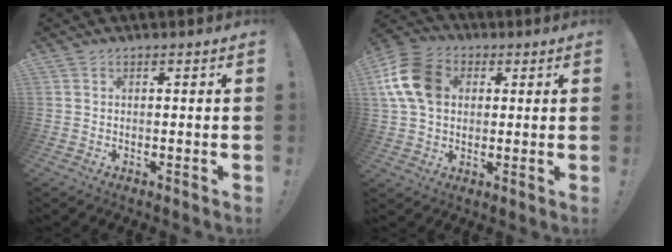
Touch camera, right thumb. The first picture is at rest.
{"total": 15.1, "force": [3.7, 11.5, 9.1], "torque": [-0.162, -0.002, 0.077]}